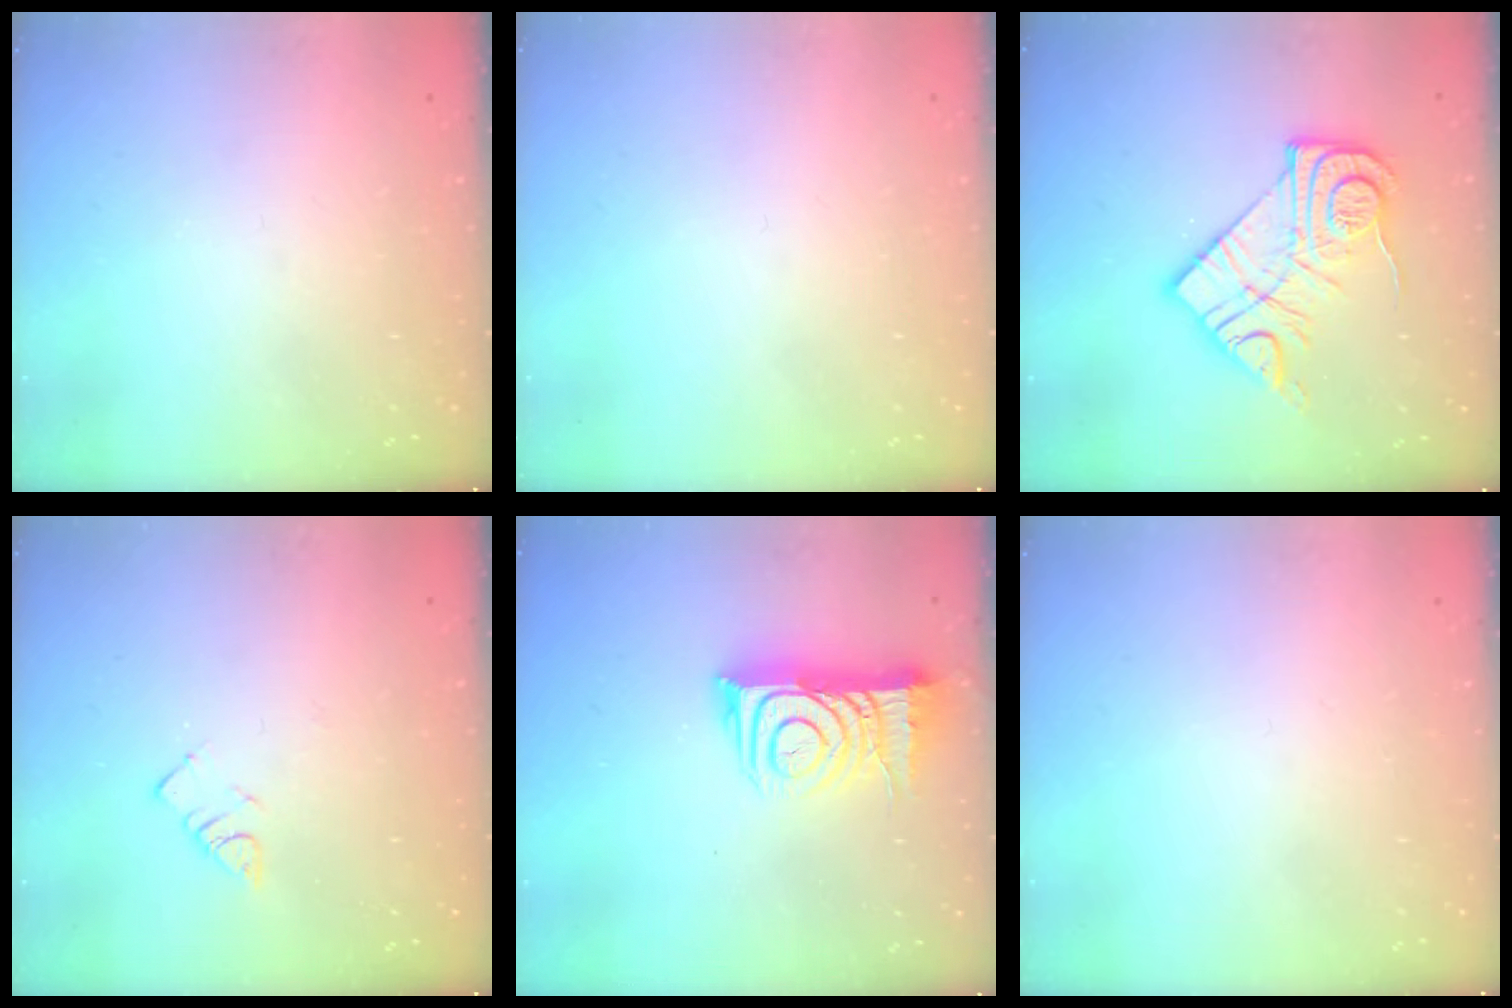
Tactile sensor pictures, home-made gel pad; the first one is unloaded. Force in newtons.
{"total": 1.6, "press": 1.6, "slide": 0.1}
{"total": 14.3, "press": 14.3, "slide": 1.0}
{"total": 3.2, "press": 3.2, "slide": 0.4}
{"total": 12.8, "press": 12.7, "slide": 1.2}
{"total": 1.8, "press": 1.8, "slide": 0.1}